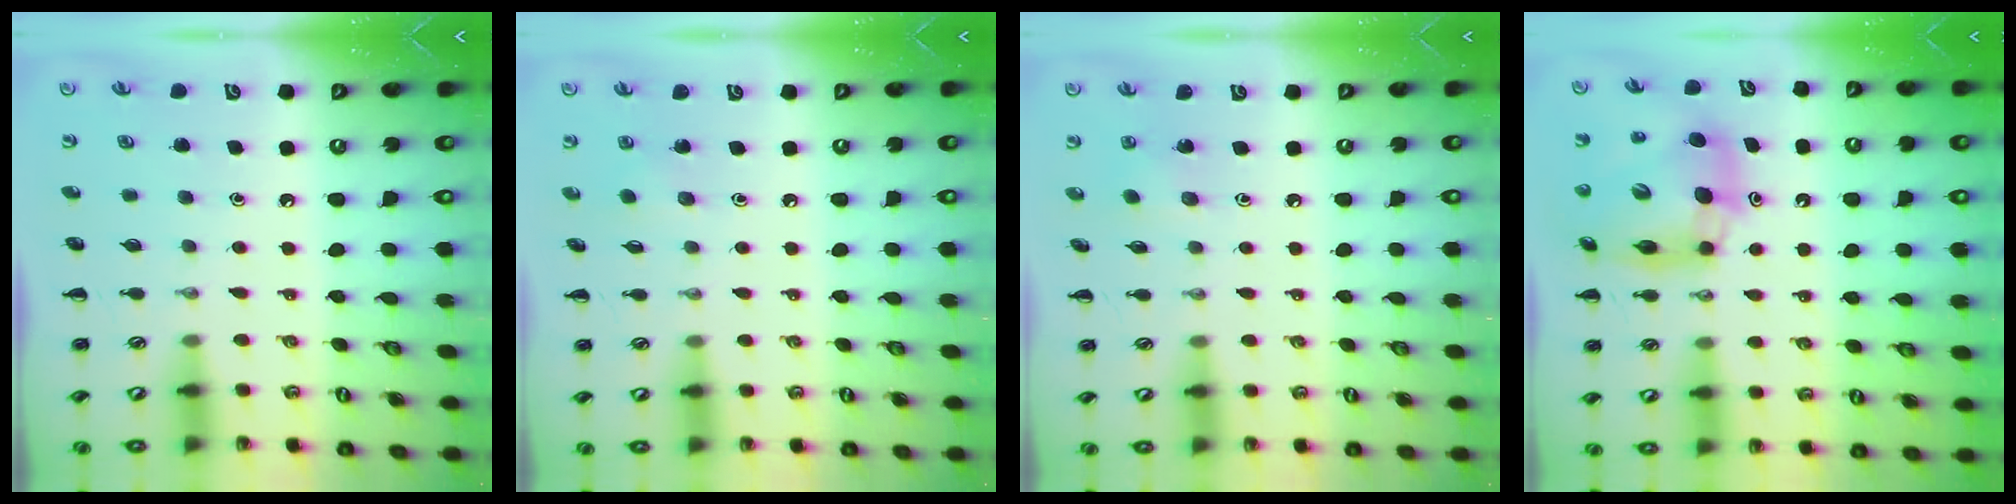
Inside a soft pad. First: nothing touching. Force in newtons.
{"total": 1.8, "press": 1.7, "slide": 0.6}
{"total": 2.8, "press": 2.6, "slide": 0.9}
{"total": 12.6, "press": 12.1, "slide": 3.5}